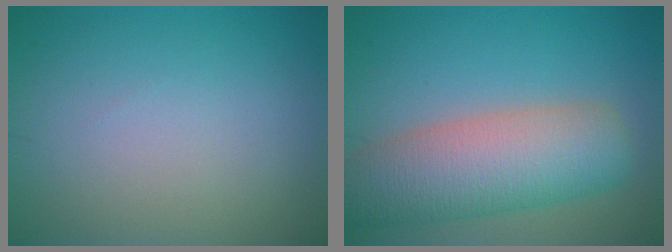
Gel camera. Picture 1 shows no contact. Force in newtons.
{"total": 8.8, "press": 8.7, "slide": 0.6}